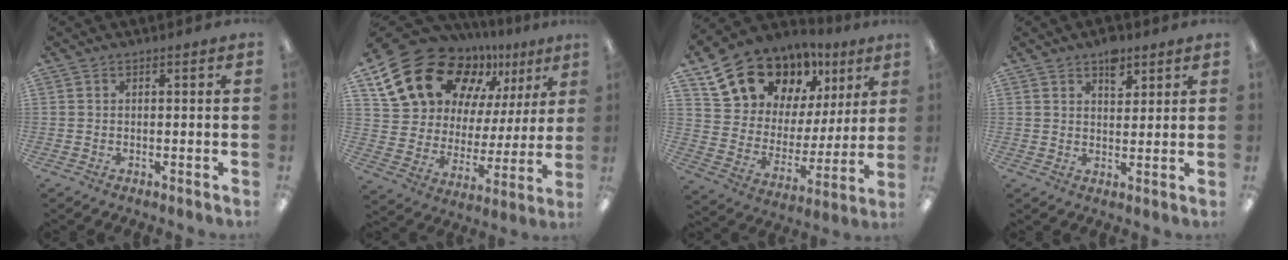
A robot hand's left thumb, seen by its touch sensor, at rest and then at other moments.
{"total": 19.7, "force": [13.5, 11.3, 8.9], "torque": [-0.178, -0.079, 0.254]}
{"total": 17.0, "force": [13.0, 9.7, 5.1], "torque": [-0.110, -0.088, 0.243]}
{"total": 5.6, "force": [3.7, 3.1, 2.8], "torque": [-0.022, -0.019, 0.061]}